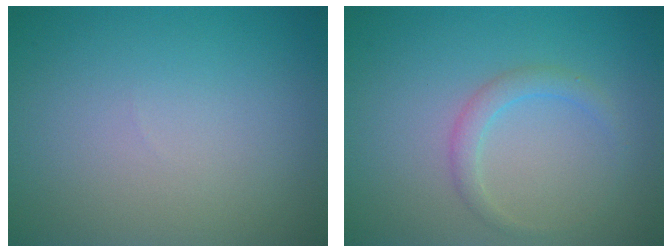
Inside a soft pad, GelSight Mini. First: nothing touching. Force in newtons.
{"total": 1.7, "press": 1.7, "slide": 0.1}